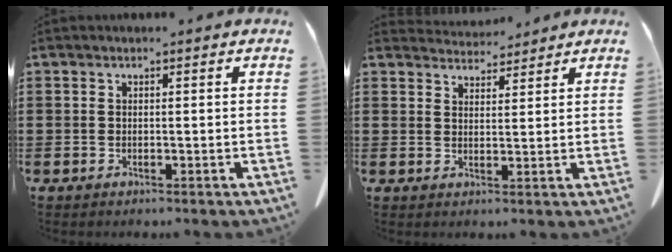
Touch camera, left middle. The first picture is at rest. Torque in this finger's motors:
{"motor_torque": [-0.38, -0.06, -0.24, -0.07]}